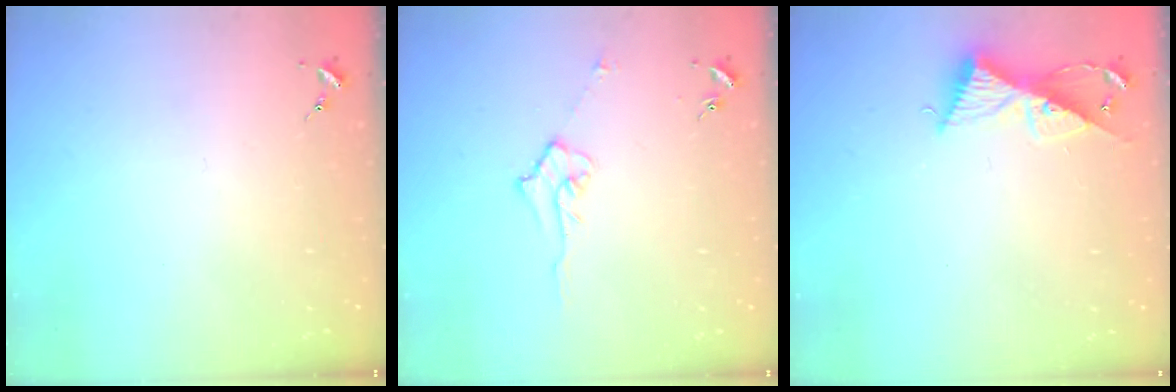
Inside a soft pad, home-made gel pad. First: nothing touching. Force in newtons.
{"total": 5.1, "press": 5.0, "slide": 0.6}
{"total": 9.8, "press": 9.8, "slide": 0.2}